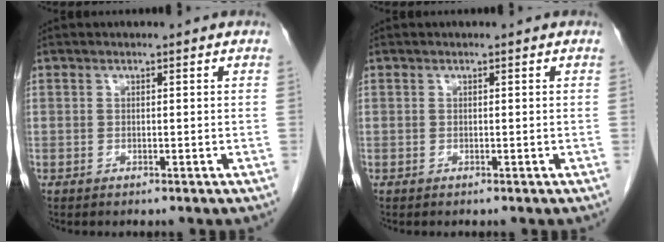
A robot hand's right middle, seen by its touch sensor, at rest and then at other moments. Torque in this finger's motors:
{"motor_torque": [-0.07, -0.03, 0.00, -0.01]}